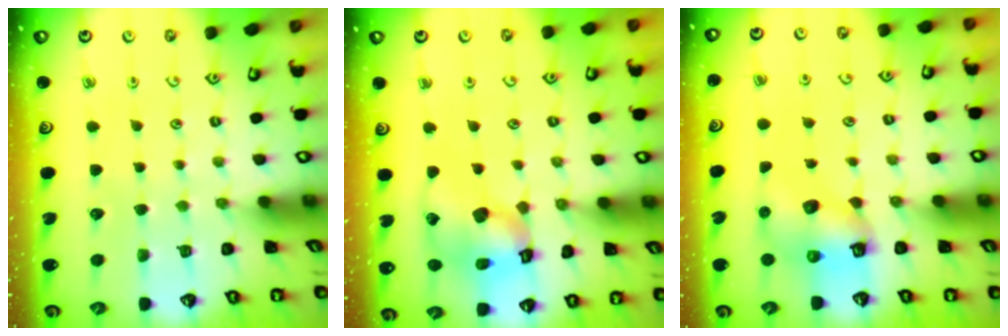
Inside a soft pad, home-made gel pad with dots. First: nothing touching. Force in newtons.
{"total": 14.4, "press": 14.3, "slide": 1.9}
{"total": 6.9, "press": 6.8, "slide": 0.8}